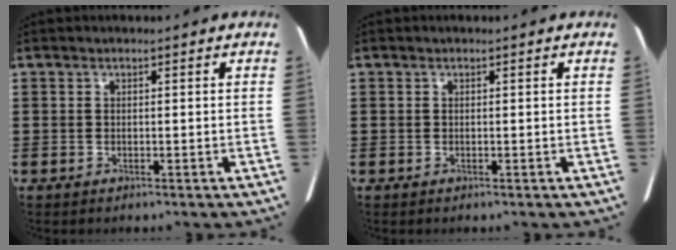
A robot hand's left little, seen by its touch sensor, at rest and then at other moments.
{"total": 0.0}